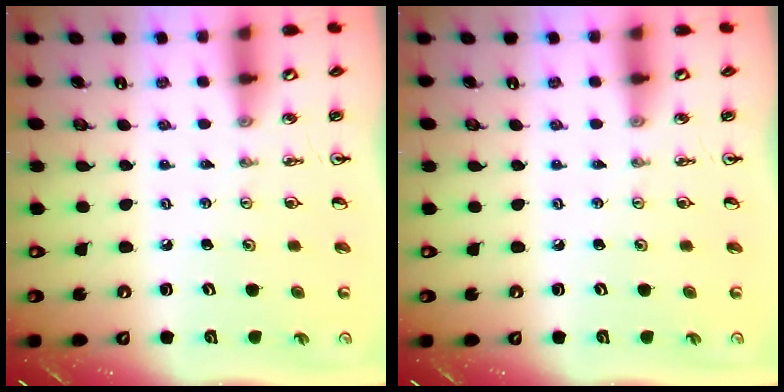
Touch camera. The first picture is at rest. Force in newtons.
{"total": 0.0}